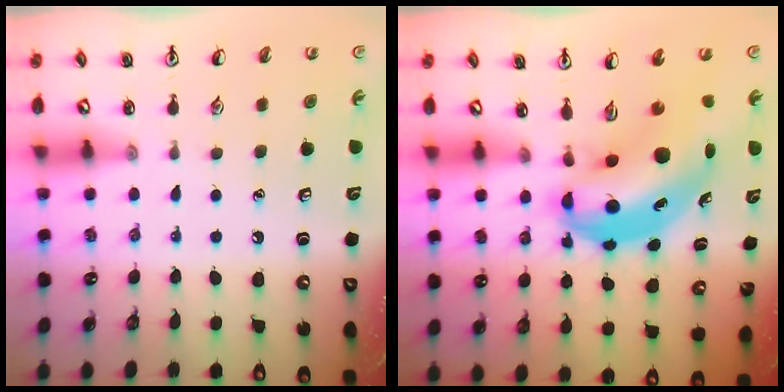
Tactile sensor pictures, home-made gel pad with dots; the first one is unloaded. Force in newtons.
{"total": 8.2, "press": 8.0, "slide": 1.7}